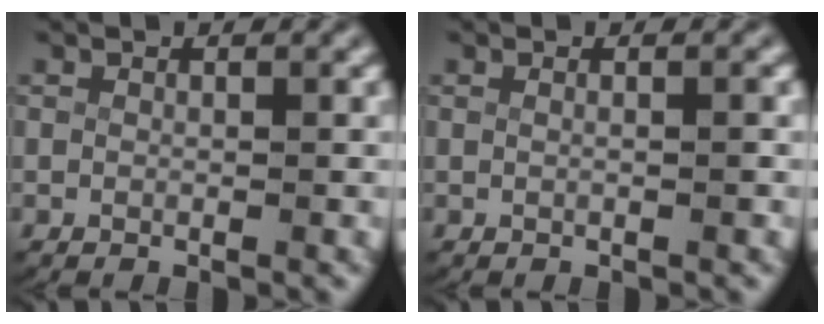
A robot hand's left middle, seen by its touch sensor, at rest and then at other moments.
{"total": 0.9, "force": [-0.2, -0.3, 0.8], "torque": [-0.013, 0.000, -0.002]}